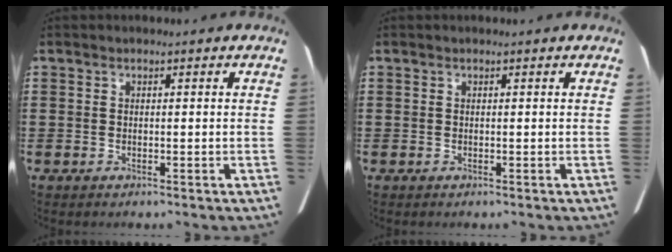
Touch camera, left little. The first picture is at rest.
{"total": 0.0}